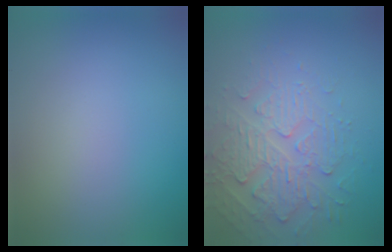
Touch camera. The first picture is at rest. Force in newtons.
{"total": 4.0, "press": 3.6, "slide": 1.8}